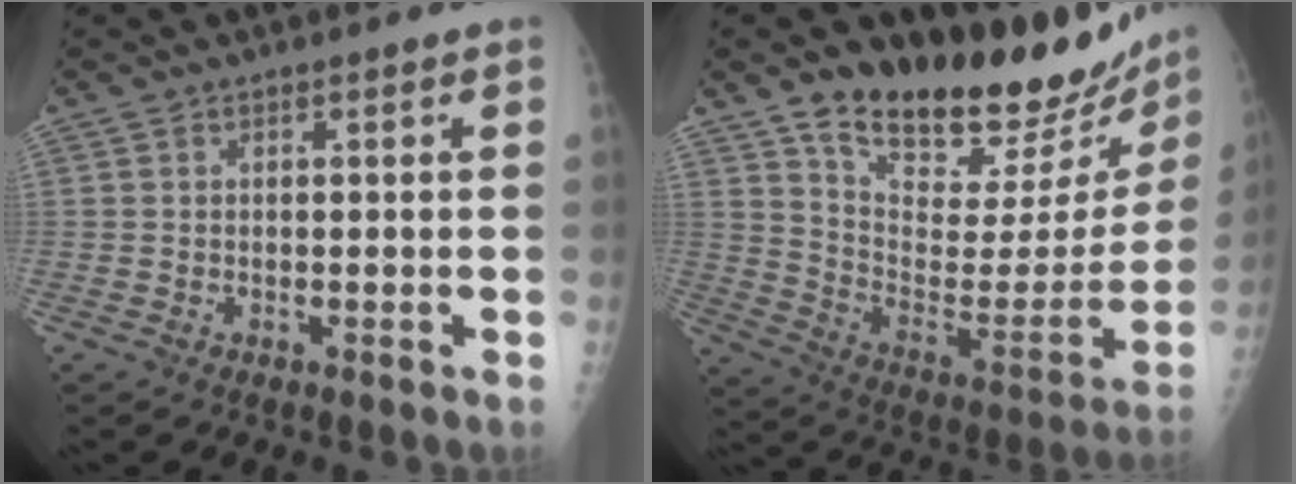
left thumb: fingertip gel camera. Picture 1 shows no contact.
{"total": 24.6, "force": [21.4, 6.9, 9.9], "torque": [-0.113, -0.148, 0.318]}